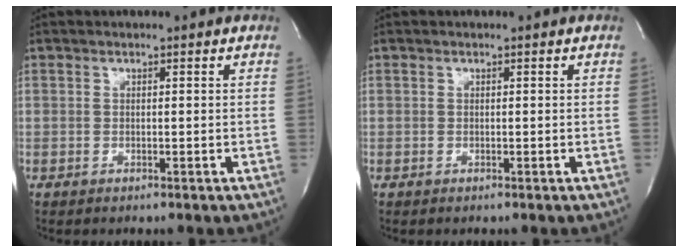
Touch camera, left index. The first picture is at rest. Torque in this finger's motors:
{"motor_torque": [-0.11, 0.11, 0.00, 0.00]}